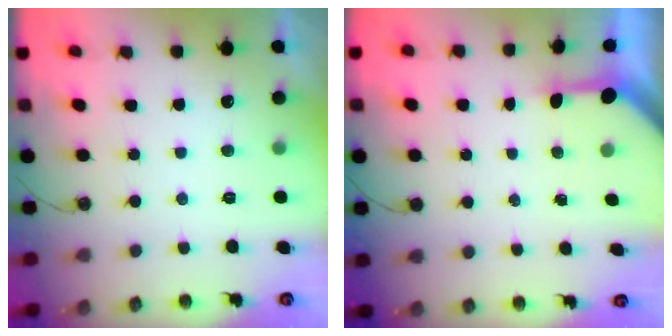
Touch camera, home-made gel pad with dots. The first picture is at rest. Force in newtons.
{"total": 3.5, "press": 3.5, "slide": 0.4}